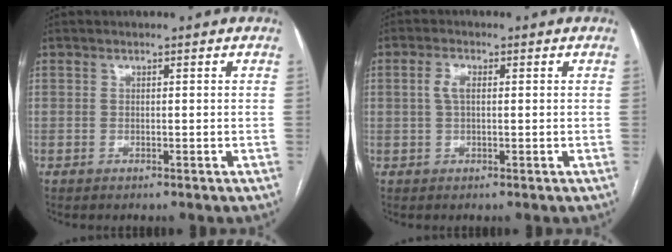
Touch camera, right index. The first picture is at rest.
{"total": 2.6, "force": [0.5, 1.1, 2.3], "torque": [-0.049, 0.008, 0.010]}